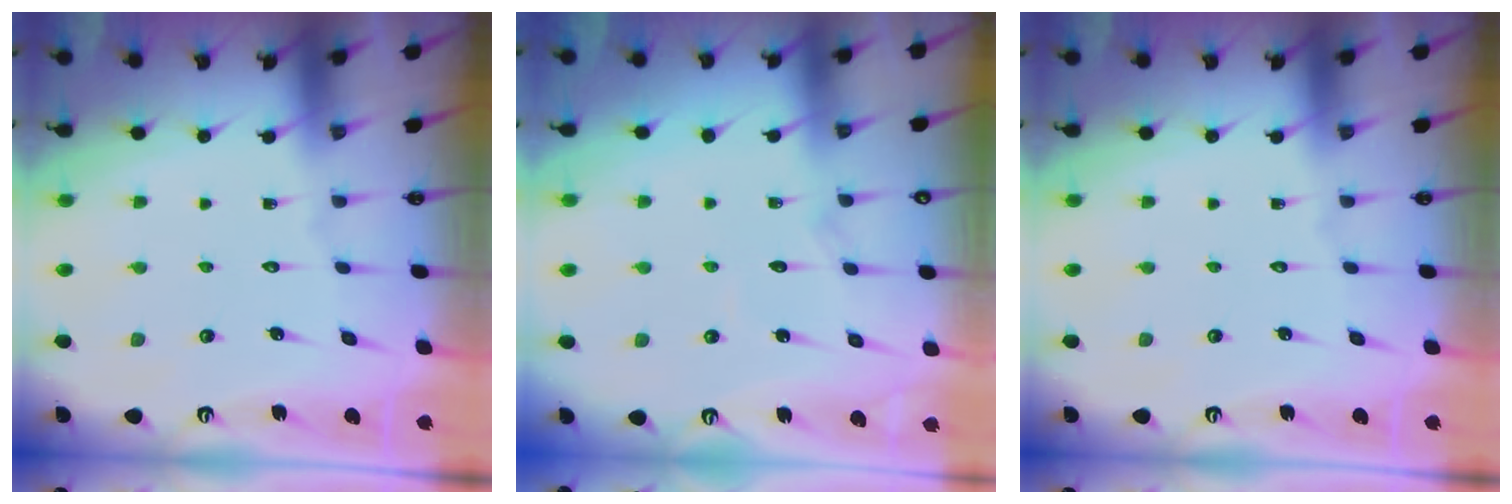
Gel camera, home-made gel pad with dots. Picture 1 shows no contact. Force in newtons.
{"total": 6.1, "press": 6.1, "slide": 0.6}
{"total": 0.0}